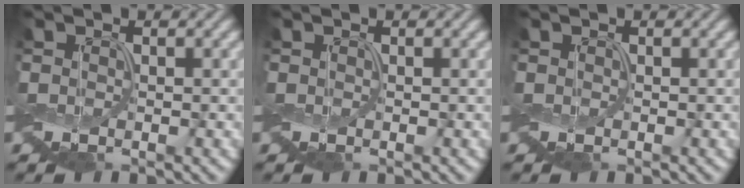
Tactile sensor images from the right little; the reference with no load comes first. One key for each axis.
{"total": 0.0}
{"total": 0.0}